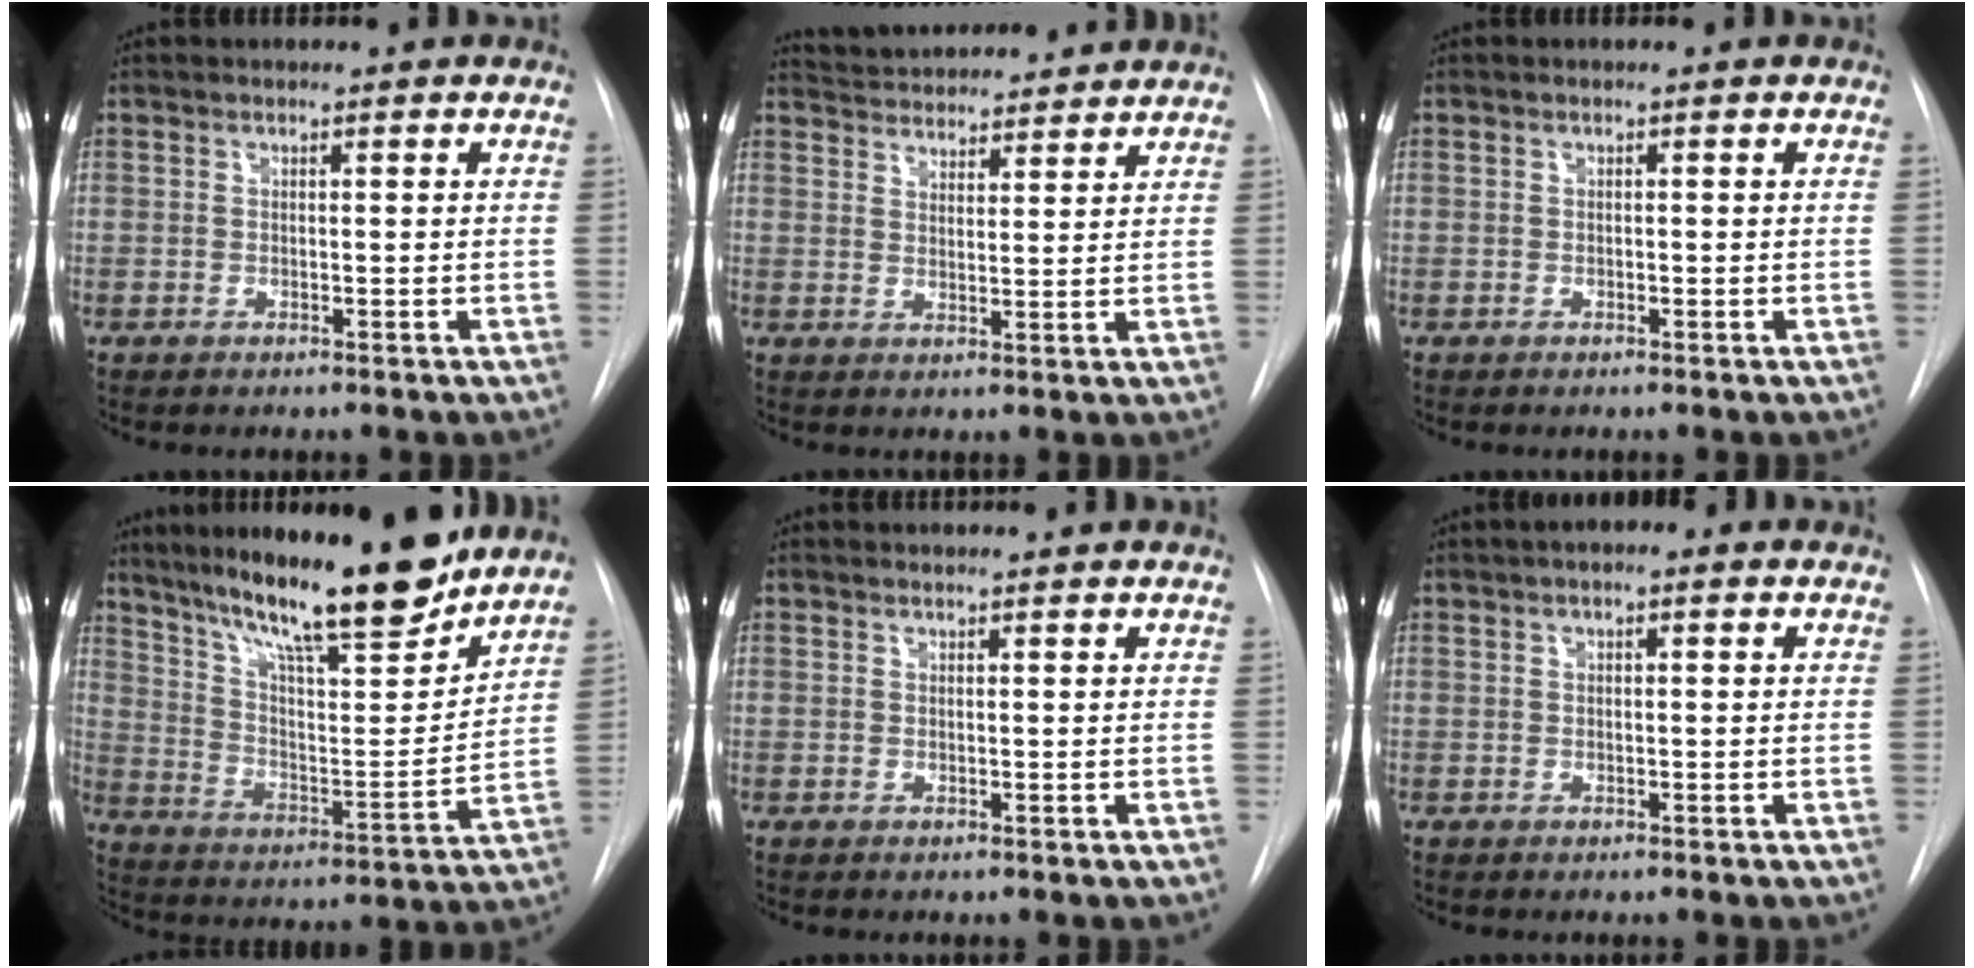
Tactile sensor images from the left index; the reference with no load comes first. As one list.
[{"total": 11.7, "force": [11.1, 2.1, 2.9], "torque": [-0.044, 0.020, 0.159]}, {"total": 1.1, "force": [-1.1, -0.1, -0.1], "torque": [0.006, -0.004, -0.015]}, {"total": 20.0, "force": [16.2, 2.3, 11.6], "torque": [-0.193, -0.014, 0.262]}, {"total": 1.4, "force": [1.4, 0.0, 0.4], "torque": [-0.008, 0.010, 0.013]}, {"total": 2.1, "force": [0.3, 0.8, 2.0], "torque": [-0.030, 0.008, 0.001]}]